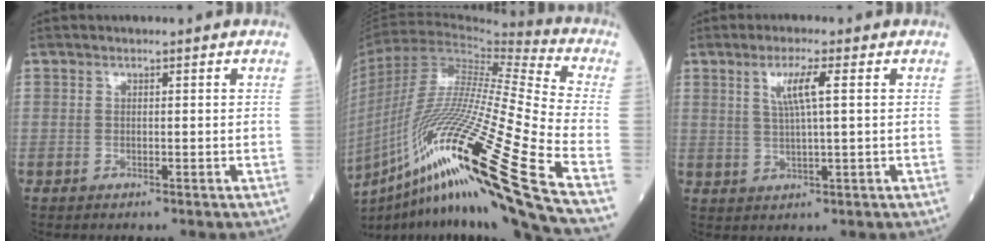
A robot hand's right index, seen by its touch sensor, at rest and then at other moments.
{"total": 30.9, "force": [-15.0, -0.2, 27.1], "torque": [-0.494, -0.058, -0.274]}
{"total": 4.6, "force": [1.6, -0.1, 4.3], "torque": [-0.083, 0.002, 0.030]}